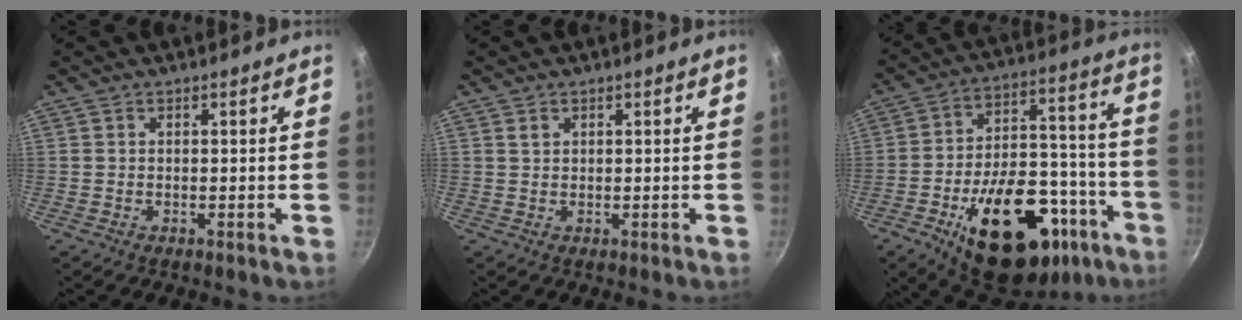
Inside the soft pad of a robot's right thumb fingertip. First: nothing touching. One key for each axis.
{"total": 1.1, "fx": 0.6, "fy": 0.8, "fz": 0.5, "tx": -0.006, "ty": -0.001, "tz": 0.010}
{"total": 30.2, "fx": -14.4, "fy": 16.6, "fz": 20.8, "tx": -0.253, "ty": 0.073, "tz": -0.191}